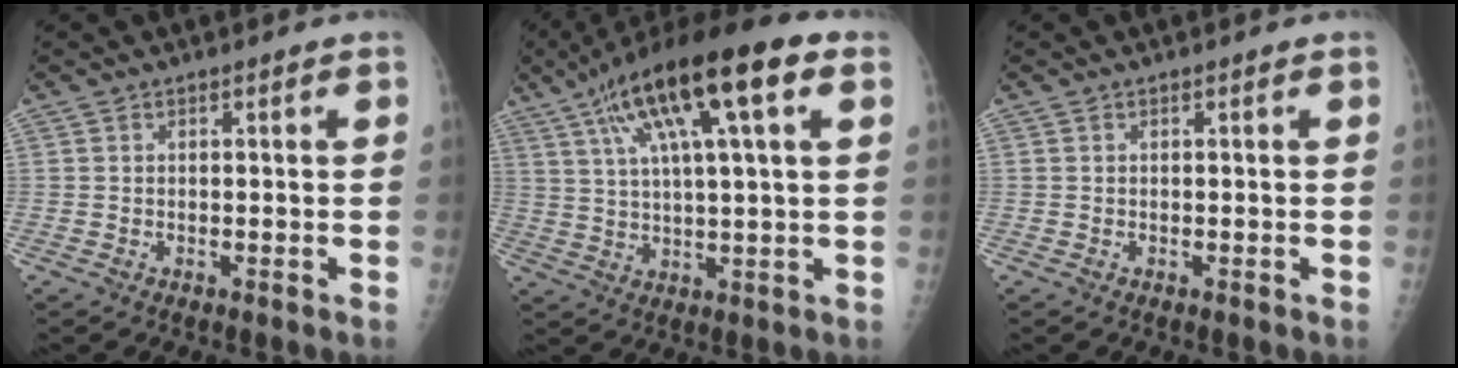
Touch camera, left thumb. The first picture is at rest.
{"total": 20.3, "force": [8.8, 5.1, 17.6], "torque": [-0.297, 0.016, 0.142]}
{"total": 0.0}